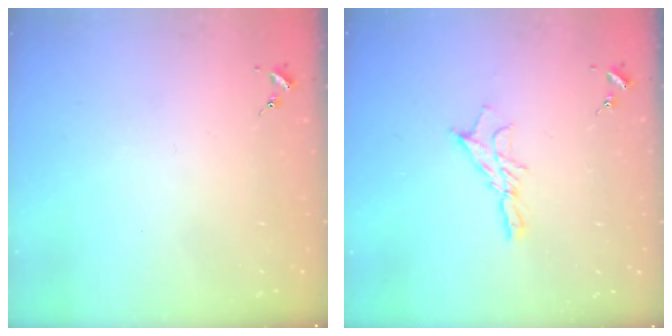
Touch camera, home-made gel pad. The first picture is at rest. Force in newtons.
{"total": 8.5, "press": 8.4, "slide": 0.6}